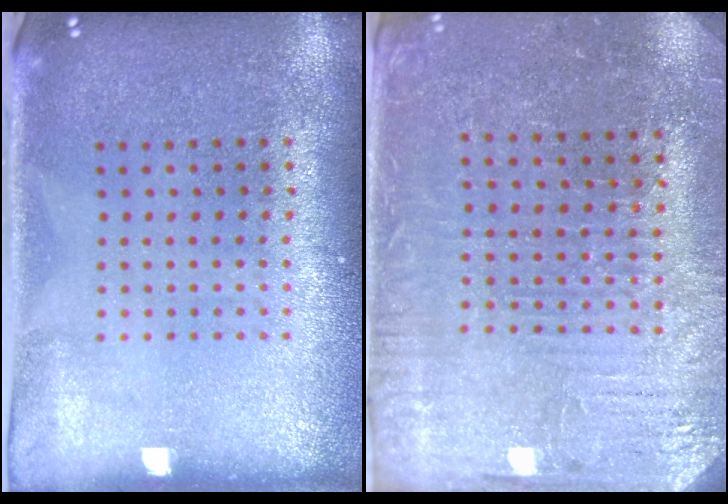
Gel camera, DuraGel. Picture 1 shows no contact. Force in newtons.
{"total": 3.3, "press": 3.2, "slide": 0.5}